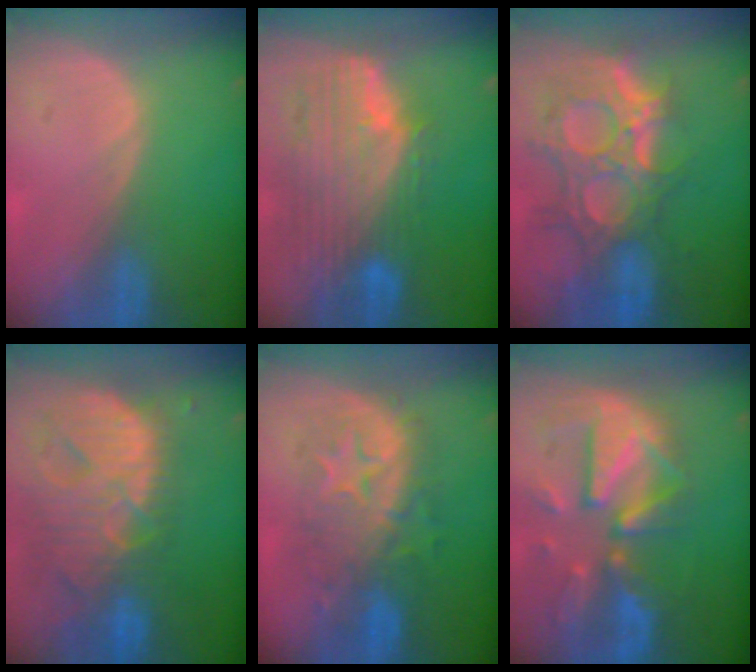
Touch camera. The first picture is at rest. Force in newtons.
{"total": 11.7, "press": 10.0, "slide": 6.2}
{"total": 12.8, "press": 11.0, "slide": 6.5}
{"total": 13.8, "press": 11.7, "slide": 7.3}
{"total": 9.0, "press": 9.0, "slide": 0.3}
{"total": 12.1, "press": 10.4, "slide": 6.1}